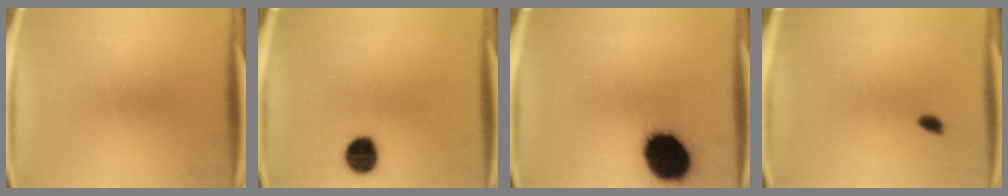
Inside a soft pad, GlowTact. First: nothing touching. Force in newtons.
{"total": 7.6}
{"total": 19.0}
{"total": 1.5}